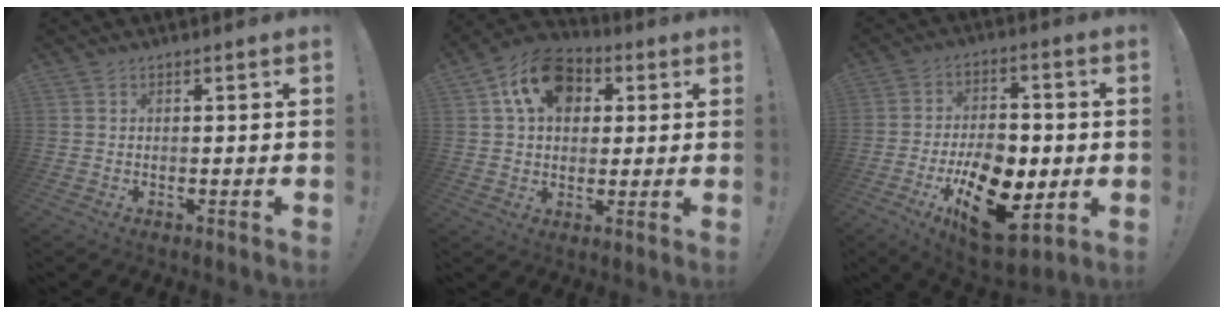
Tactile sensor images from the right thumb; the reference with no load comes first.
{"total": 15.1, "force": [5.8, 11.0, 8.5], "torque": [-0.131, -0.010, 0.111]}
{"total": 19.8, "force": [-6.6, 11.5, 14.7], "torque": [-0.237, 0.034, -0.095]}